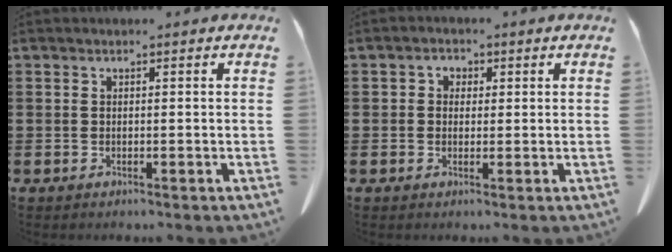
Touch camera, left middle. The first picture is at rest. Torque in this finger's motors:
{"motor_torque": [0.02, 0.09, 0.01, 0.00]}